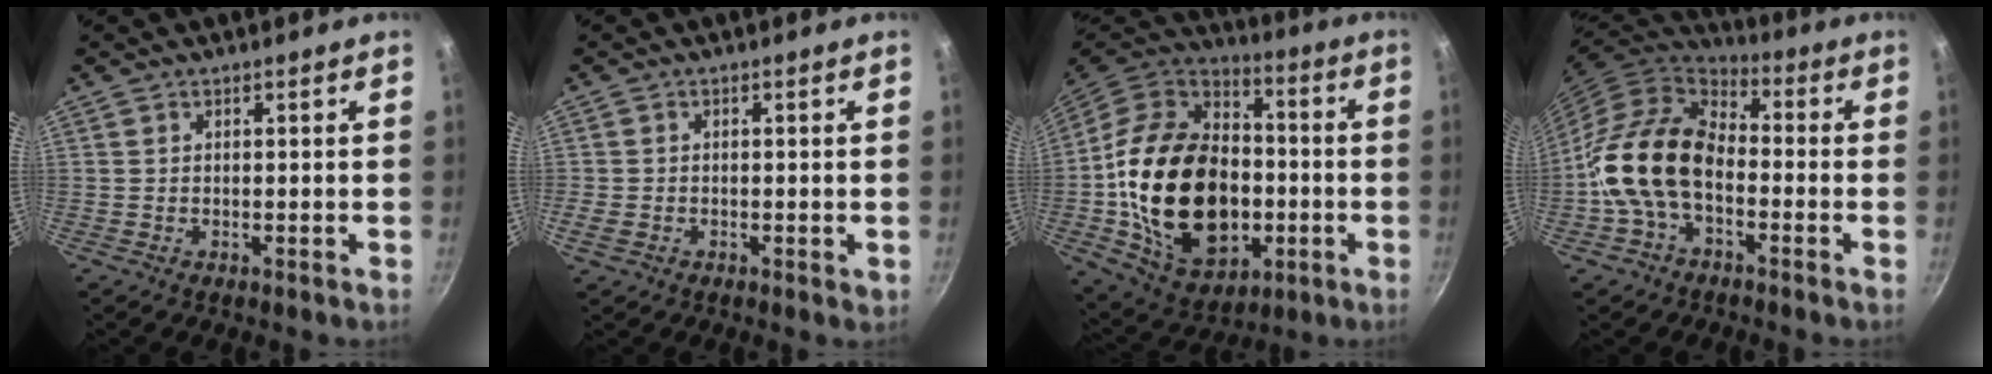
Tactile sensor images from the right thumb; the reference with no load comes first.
{"total": 3.0, "force": [-0.7, 2.2, 1.9], "torque": [-0.031, -0.003, -0.012]}
{"total": 30.4, "force": [-3.5, 20.8, 21.8], "torque": [-0.358, 0.031, -0.047]}
{"total": 16.0, "force": [-3.4, 10.3, 11.7], "torque": [-0.191, 0.044, -0.081]}